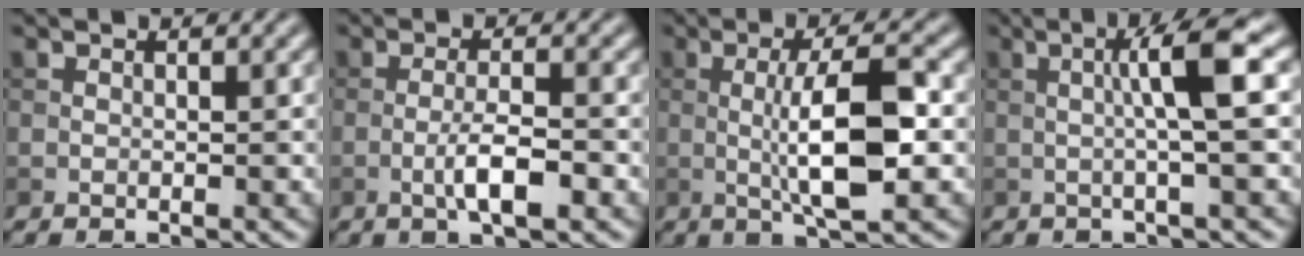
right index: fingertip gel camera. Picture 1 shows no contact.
{"total": 3.6, "force": [-1.3, 0.8, 3.3], "torque": [-0.061, 0.003, -0.026]}
{"total": 7.4, "force": [-0.4, 1.8, 7.2], "torque": [-0.125, 0.003, -0.008]}
{"total": 4.9, "force": [0.5, 0.4, 4.8], "torque": [-0.076, 0.010, 0.006]}